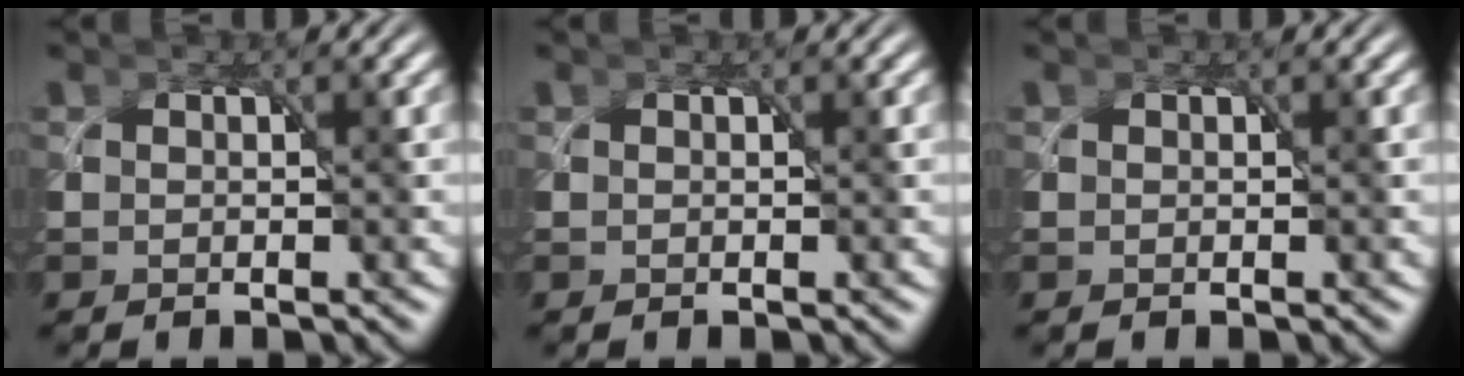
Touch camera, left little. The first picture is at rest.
{"total": 0.0}
{"total": 0.0}